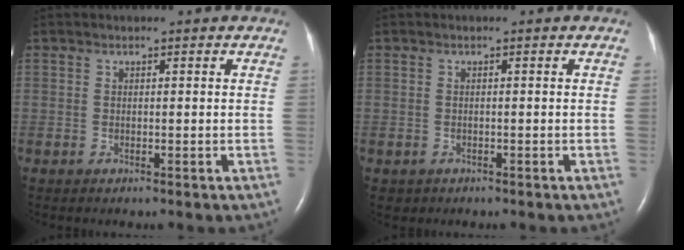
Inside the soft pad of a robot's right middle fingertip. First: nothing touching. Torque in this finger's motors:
{"motor_torque": [0.12, -0.12, -0.02, 0.00]}